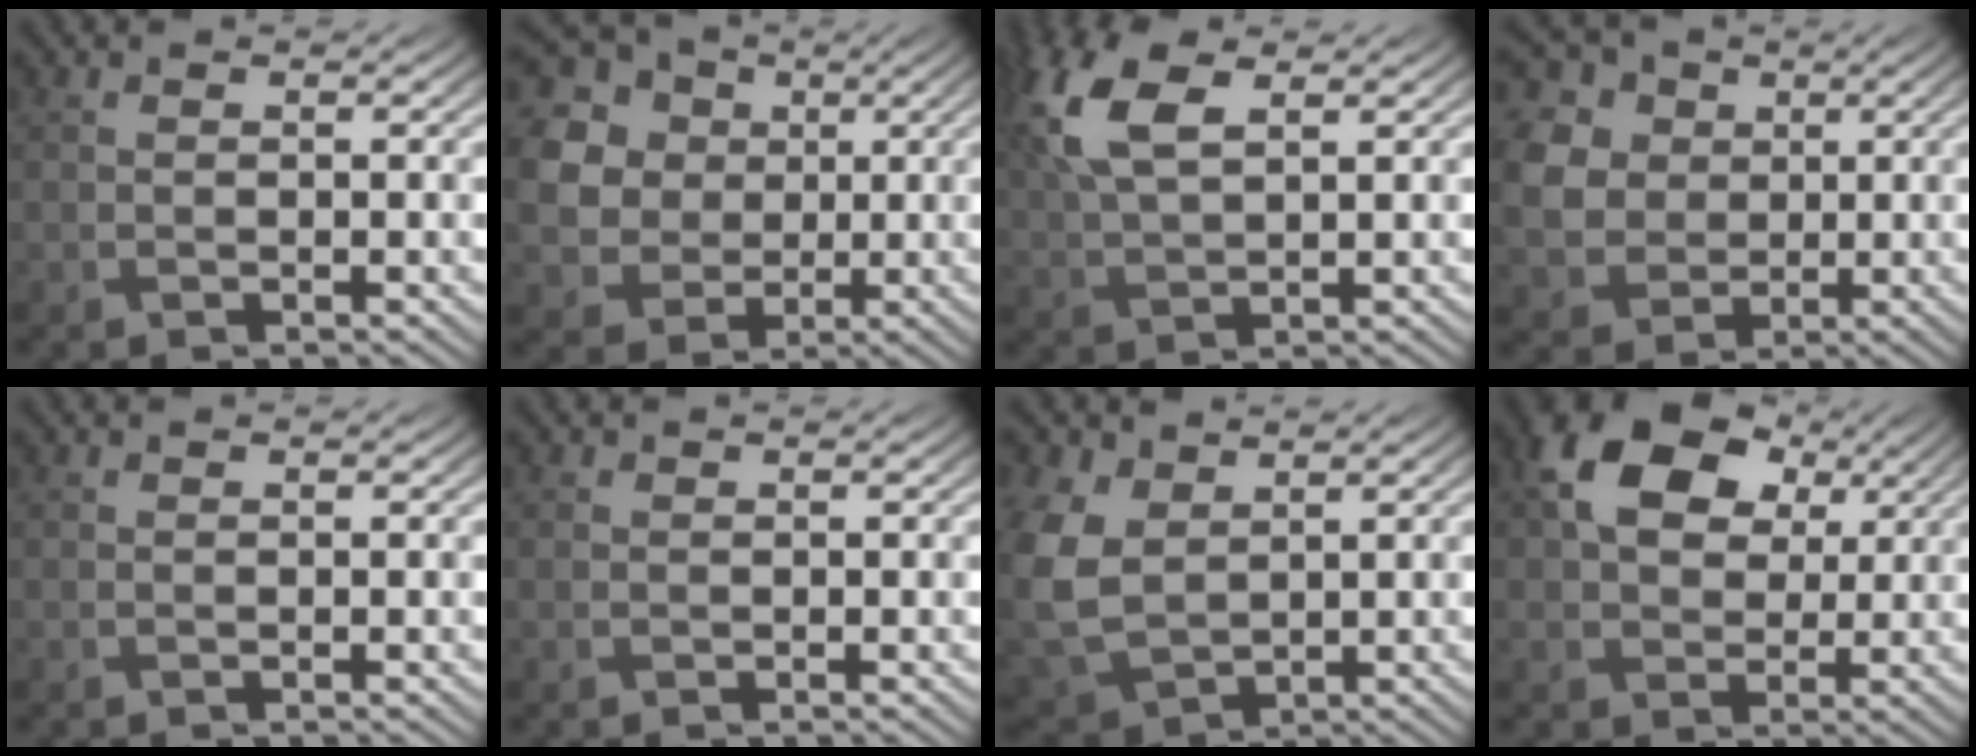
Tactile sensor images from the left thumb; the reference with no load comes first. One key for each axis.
{"total": 17.9, "fx": 5.1, "fy": 15.7, "fz": 6.8, "tx": -0.254, "ty": 0.008, "tz": 0.090}
{"total": 9.0, "fx": 3.6, "fy": 4.2, "fz": 7.1, "tx": -0.193, "ty": 0.017, "tz": 0.072}
{"total": 8.6, "fx": 1.9, "fy": 7.3, "fz": 4.1, "tx": -0.163, "ty": 0.007, "tz": 0.033}
{"total": 0.0}
{"total": 0.0}
{"total": 8.8, "fx": 2.5, "fy": 6.3, "fz": 5.6, "tx": -0.181, "ty": -0.001, "tz": 0.053}
{"total": 11.8, "fx": 4.4, "fy": 8.2, "fz": 7.2, "tx": -0.161, "ty": 0.017, "tz": 0.078}